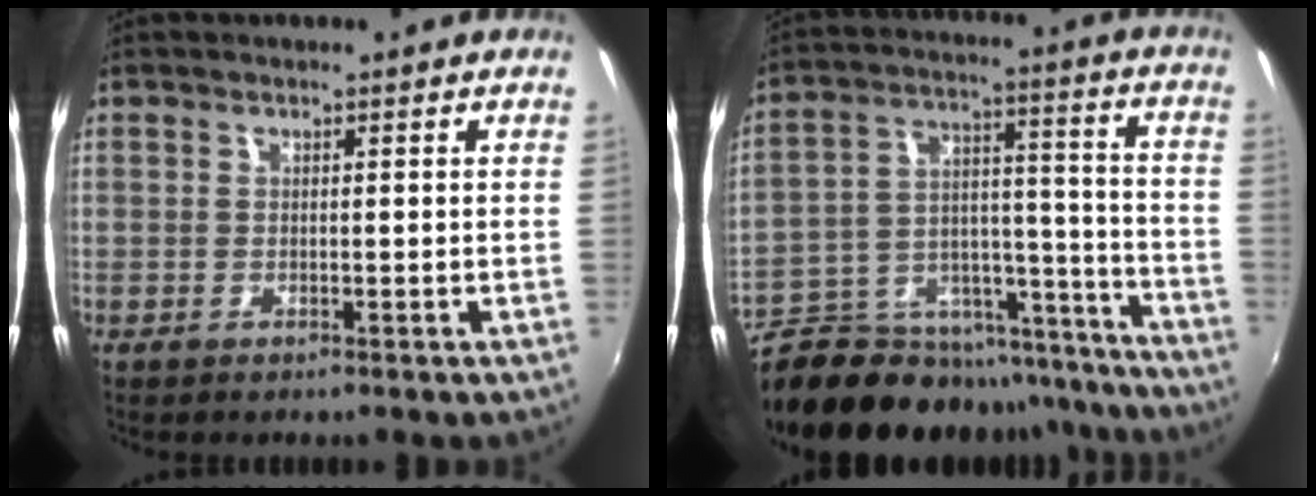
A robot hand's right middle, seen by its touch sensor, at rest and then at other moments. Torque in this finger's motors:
{"motor_torque": [1.03, -1.11, 0.13, 0.13]}